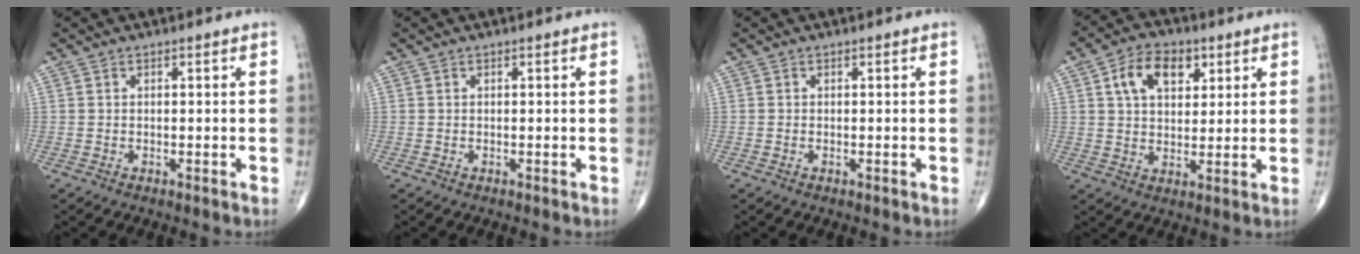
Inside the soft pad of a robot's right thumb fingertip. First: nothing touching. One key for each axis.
{"total": 0.0}
{"total": 0.0}
{"total": 10.0, "fx": 3.9, "fy": 6.3, "fz": 6.7, "tx": -0.090, "ty": -0.004, "tz": 0.065}